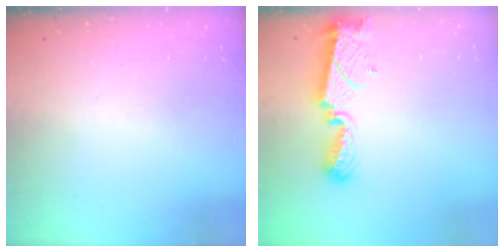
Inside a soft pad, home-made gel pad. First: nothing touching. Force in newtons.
{"total": 9.4, "press": 9.4, "slide": 0.8}